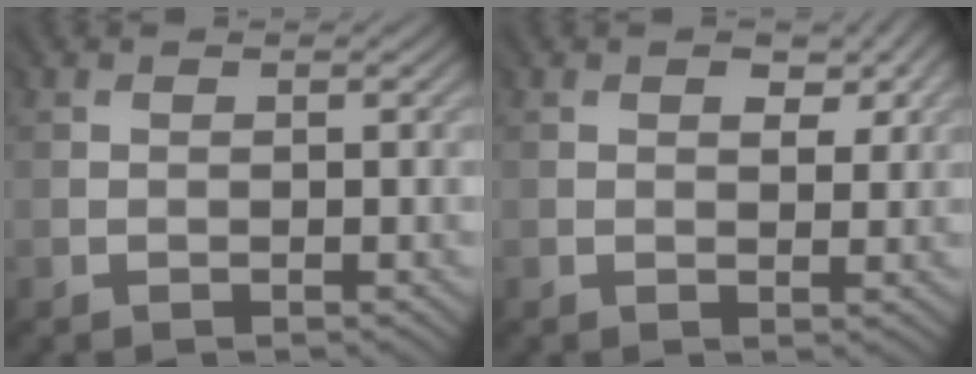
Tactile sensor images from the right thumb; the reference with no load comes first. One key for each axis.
{"total": 2.9, "fx": 1.3, "fy": 1.6, "fz": 2.0, "tx": -0.029, "ty": -0.005, "tz": 0.024}